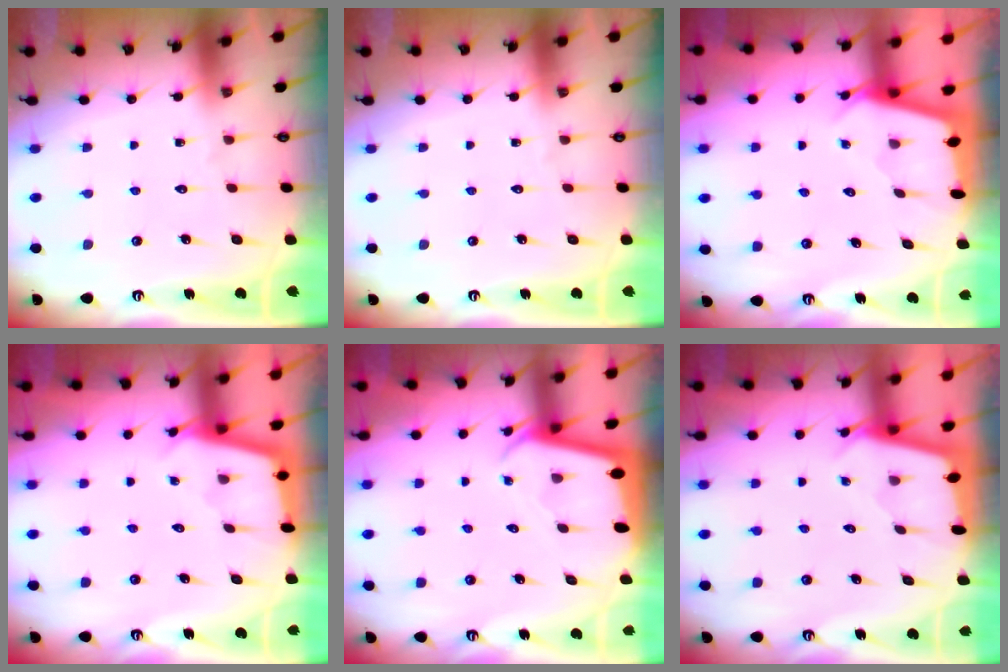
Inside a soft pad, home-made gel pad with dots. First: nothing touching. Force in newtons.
{"total": 0.0}
{"total": 2.4, "press": 2.4, "slide": 0.3}
{"total": 2.5, "press": 2.5, "slide": 0.2}
{"total": 2.2, "press": 2.2, "slide": 0.2}
{"total": 1.6, "press": 1.6, "slide": 0.1}